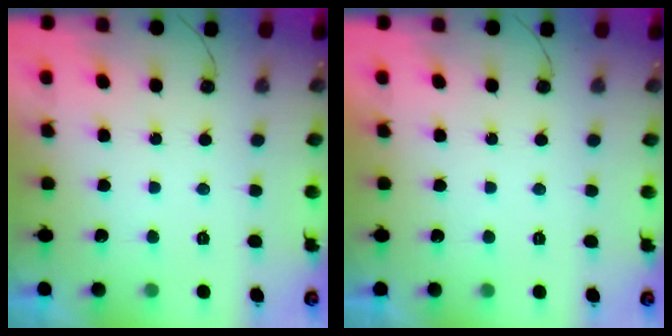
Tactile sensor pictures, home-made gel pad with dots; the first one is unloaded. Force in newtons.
{"total": 1.8, "press": 1.8, "slide": 0.0}